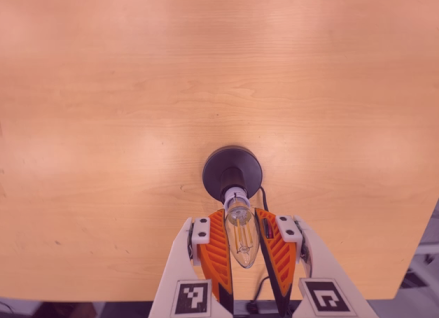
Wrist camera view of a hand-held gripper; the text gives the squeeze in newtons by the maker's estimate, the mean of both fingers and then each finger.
{"total": 10.7, "left": 10.0, "right": 11.3}